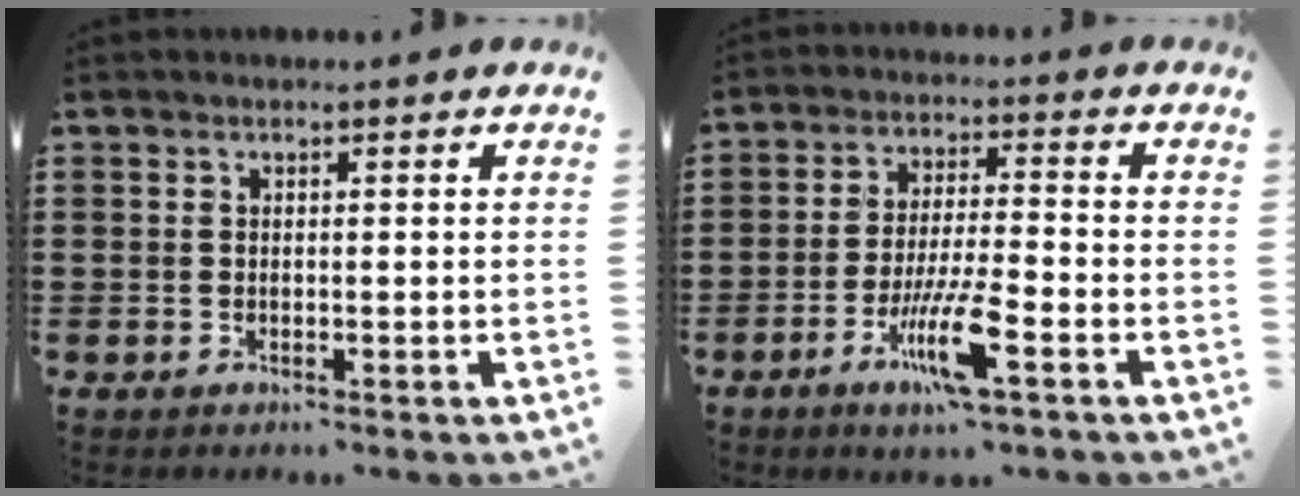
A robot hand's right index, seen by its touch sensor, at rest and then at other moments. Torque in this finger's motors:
{"motor_torque": [2.14, 0.00, 0.59, 0.21]}